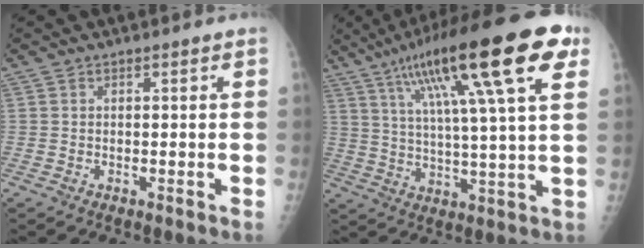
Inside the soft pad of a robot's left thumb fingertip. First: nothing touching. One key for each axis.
{"total": 24.1, "fx": 11.5, "fy": 4.4, "fz": 20.7, "tx": -0.328, "ty": 0.004, "tz": 0.181}